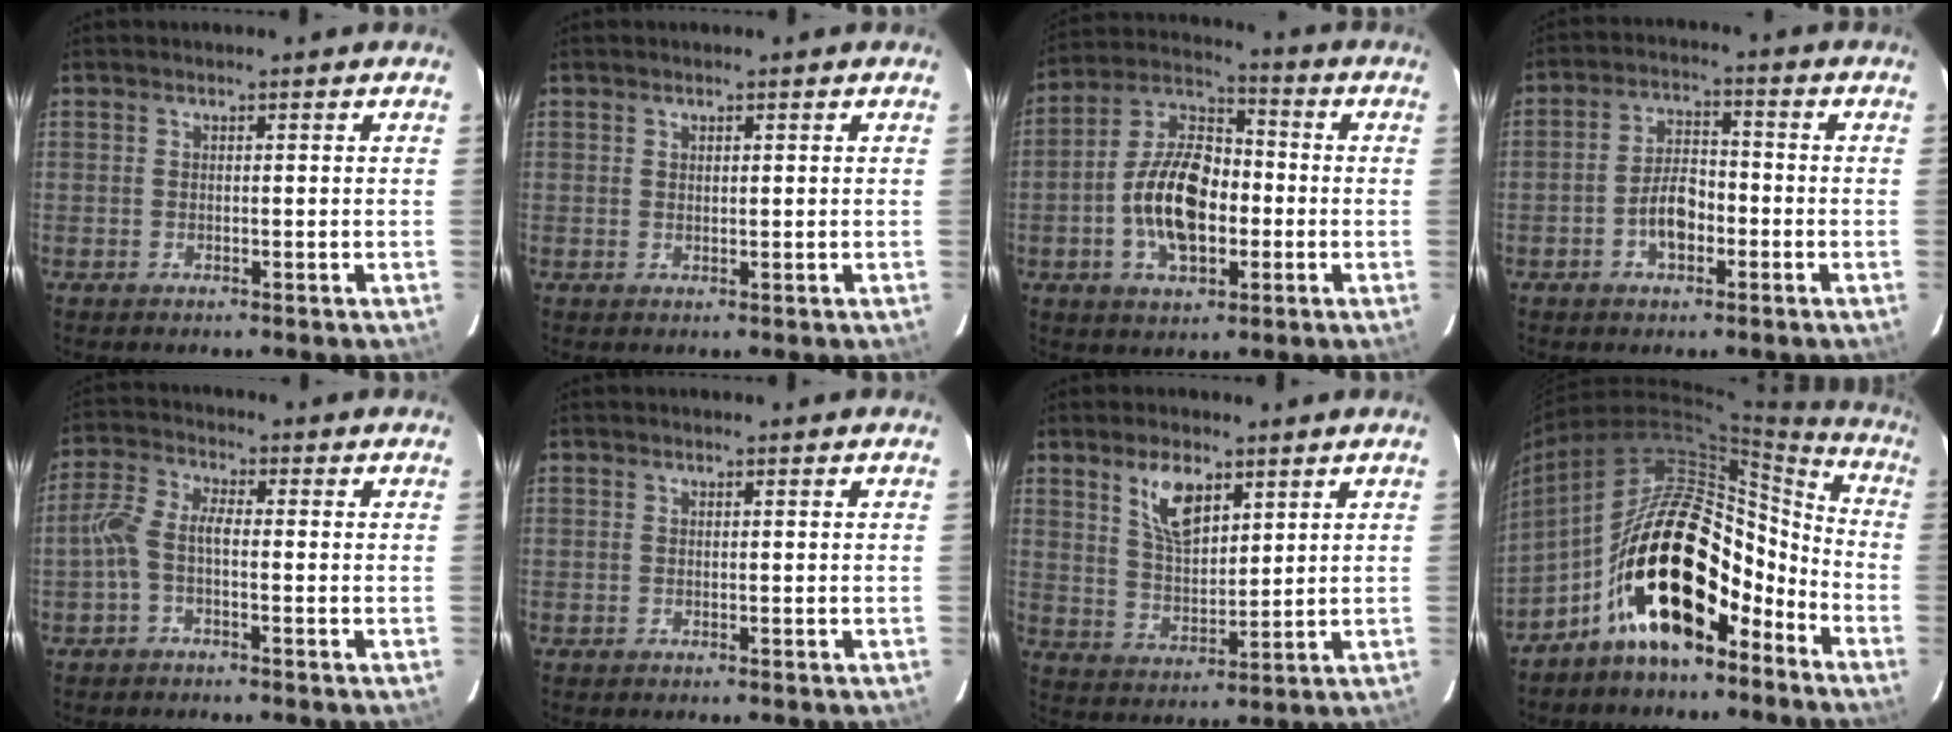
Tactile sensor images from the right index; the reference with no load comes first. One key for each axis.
{"total": 0.7, "fx": 0.5, "fy": 0.4, "fz": 0.4, "tx": -0.005, "ty": 0.002, "tz": 0.009}
{"total": 14.1, "fx": -3.1, "fy": 7.6, "fz": 11.5, "tx": -0.224, "ty": 0.018, "tz": -0.056}
{"total": 6.2, "fx": -2.5, "fy": 3.3, "fz": 4.7, "tx": -0.089, "ty": 0.015, "tz": -0.039}
{"total": 4.8, "fx": -1.5, "fy": 1.8, "fz": 4.1, "tx": -0.097, "ty": 0.015, "tz": -0.034}
{"total": 0.0}
{"total": 8.2, "fx": 4.6, "fy": 3.7, "fz": 5.7, "tx": -0.102, "ty": 0.005, "tz": 0.094}
{"total": 21.2, "fx": -11.4, "fy": 10.1, "fz": 14.7, "tx": -0.240, "ty": 0.039, "tz": -0.186}